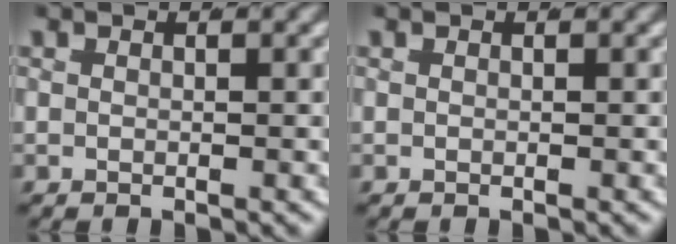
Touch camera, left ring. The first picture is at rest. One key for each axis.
{"total": 0.0}